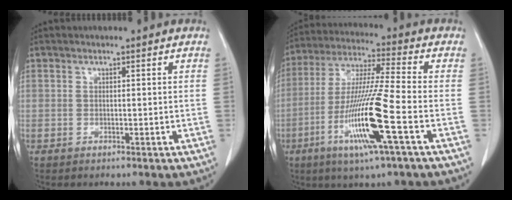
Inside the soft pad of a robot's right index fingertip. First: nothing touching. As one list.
[{"total": 15.0, "force": [-5.3, -0.5, 14.0], "torque": [-0.282, -0.019, -0.102]}]